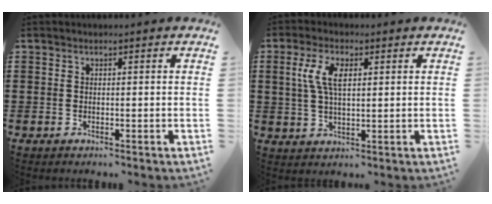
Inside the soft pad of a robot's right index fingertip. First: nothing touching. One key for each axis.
{"total": 5.9, "fx": 1.6, "fy": 2.7, "fz": 5.0, "tx": -0.107, "ty": 0.010, "tz": 0.025}